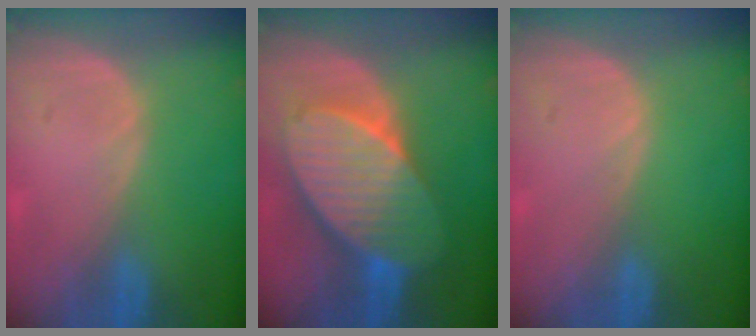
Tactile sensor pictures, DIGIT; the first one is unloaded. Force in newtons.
{"total": 11.0, "press": 11.0, "slide": 0.7}
{"total": 0.0}